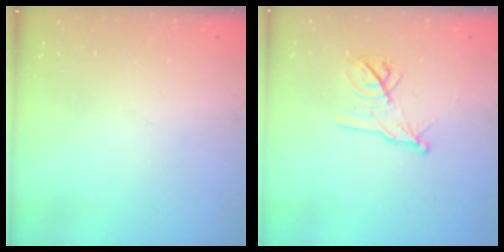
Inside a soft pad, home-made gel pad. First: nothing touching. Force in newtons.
{"total": 11.3, "press": 11.3, "slide": 0.5}